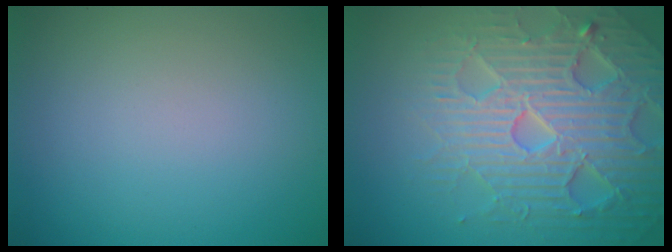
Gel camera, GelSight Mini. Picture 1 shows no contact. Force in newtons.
{"total": 7.4, "press": 7.3, "slide": 1.5}